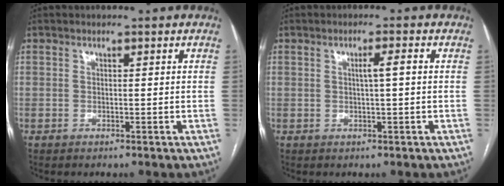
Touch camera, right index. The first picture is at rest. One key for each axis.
{"total": 2.1, "fx": 0.3, "fy": -0.2, "fz": 2.1, "tx": -0.033, "ty": 0.003, "tz": 0.004}